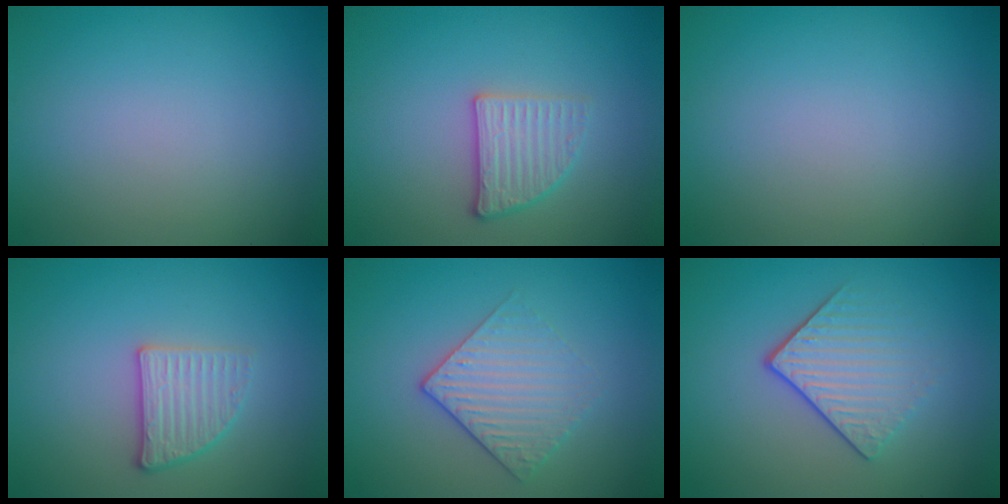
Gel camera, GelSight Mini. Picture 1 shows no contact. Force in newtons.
{"total": 2.6, "press": 2.3, "slide": 1.3}
{"total": 0.0}
{"total": 2.6, "press": 2.3, "slide": 1.3}
{"total": 3.0, "press": 2.6, "slide": 1.4}
{"total": 4.2, "press": 2.7, "slide": 3.2}